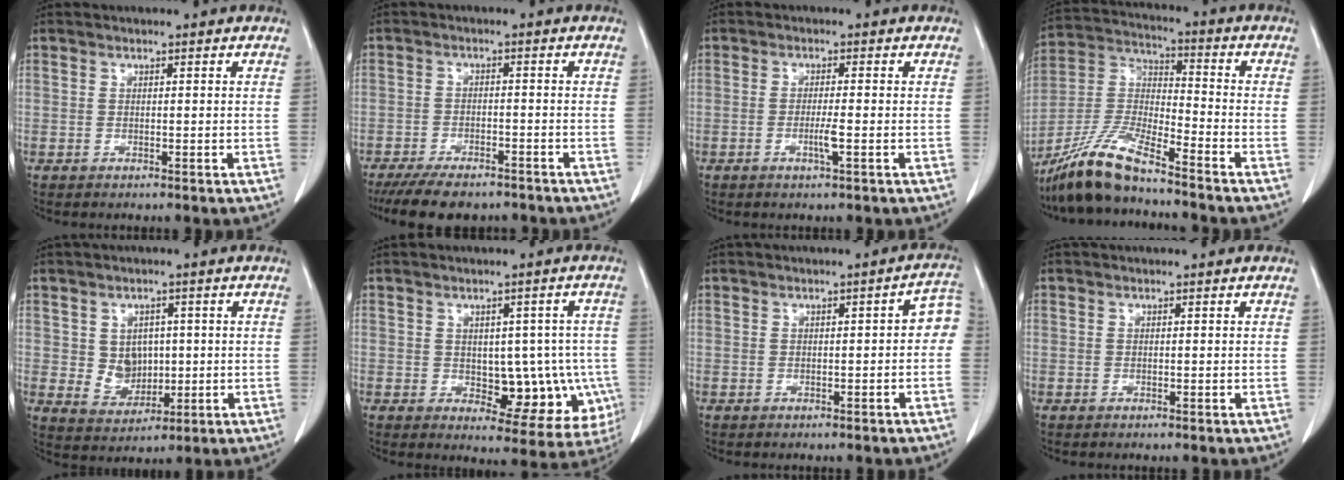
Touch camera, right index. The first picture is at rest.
{"total": 9.6, "force": [-7.9, 3.4, 4.1], "torque": [-0.057, -0.007, -0.119]}
{"total": 2.4, "force": [-0.8, -0.2, 2.2], "torque": [-0.045, -0.004, -0.013]}
{"total": 12.5, "force": [-10.2, 1.2, 7.2], "torque": [-0.155, -0.012, -0.198]}
{"total": 5.3, "force": [0.7, 4.5, 2.7], "torque": [-0.044, 0.005, 0.027]}
{"total": 10.5, "force": [-1.3, 5.9, 8.6], "torque": [-0.084, 0.014, 0.004]}
{"total": 3.7, "force": [-0.3, 1.2, 3.5], "torque": [-0.035, 0.016, -0.009]}
{"total": 0.0}